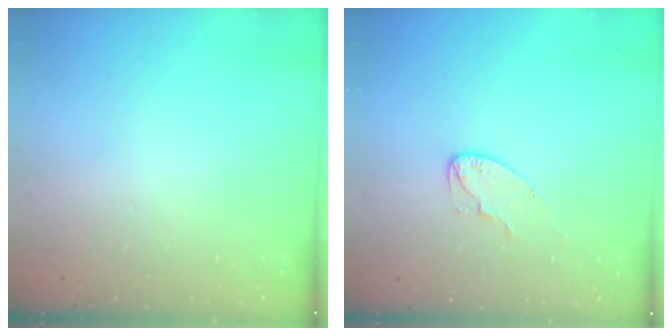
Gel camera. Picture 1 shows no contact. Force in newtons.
{"total": 5.3, "press": 5.2, "slide": 0.6}